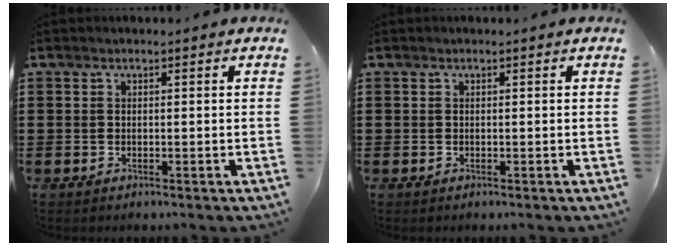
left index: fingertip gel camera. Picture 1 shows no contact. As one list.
[{"total": 0.0}]